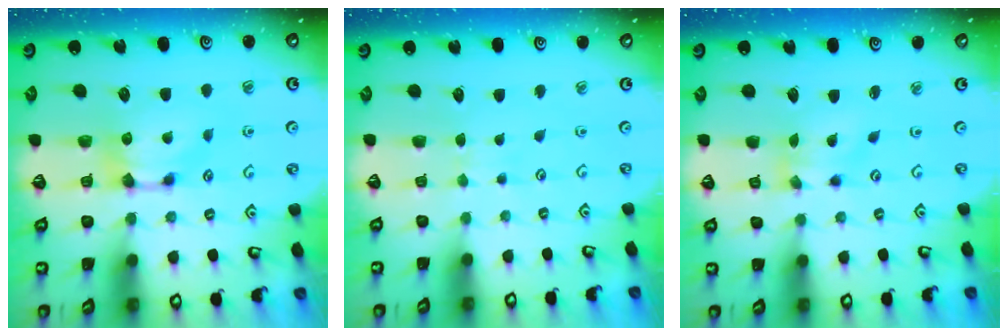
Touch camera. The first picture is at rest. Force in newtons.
{"total": 3.8, "press": 3.7, "slide": 0.4}
{"total": 1.3, "press": 0.1, "slide": 1.3}